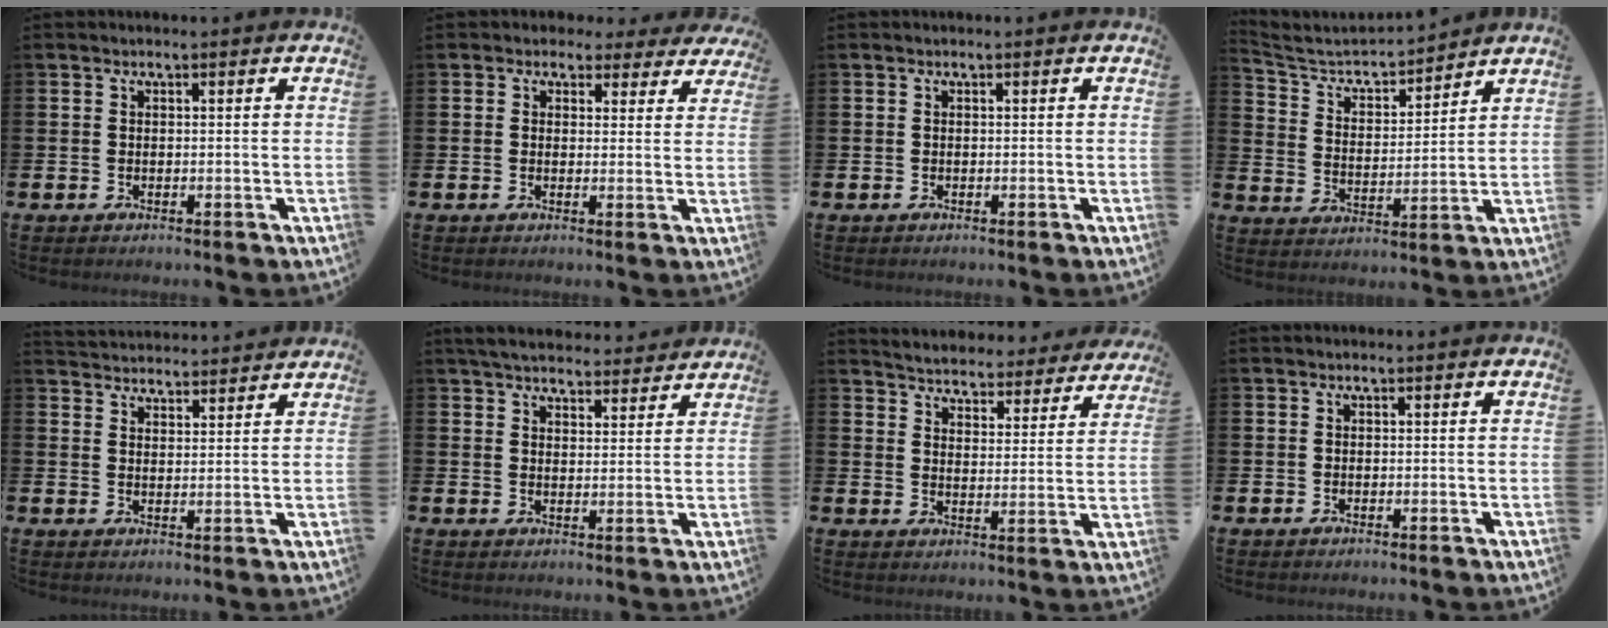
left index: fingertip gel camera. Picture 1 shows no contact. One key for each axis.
{"total": 2.9, "fx": 2.3, "fy": 1.8, "fz": 0.0, "tx": -0.001, "ty": -0.013, "tz": 0.035}
{"total": 0.0}
{"total": 4.7, "fx": 4.5, "fy": 1.2, "fz": 0.8, "tx": -0.043, "ty": -0.038, "tz": 0.072}
{"total": 3.9, "fx": 3.8, "fy": 0.4, "fz": -0.4, "tx": 0.002, "ty": -0.026, "tz": 0.069}
{"total": 5.1, "fx": 4.9, "fy": 1.0, "fz": 0.7, "tx": -0.025, "ty": -0.027, "tz": 0.088}
{"total": 4.6, "fx": 4.6, "fy": 0.5, "fz": 0.2, "tx": -0.020, "ty": -0.041, "tz": 0.076}
{"total": 0.0}